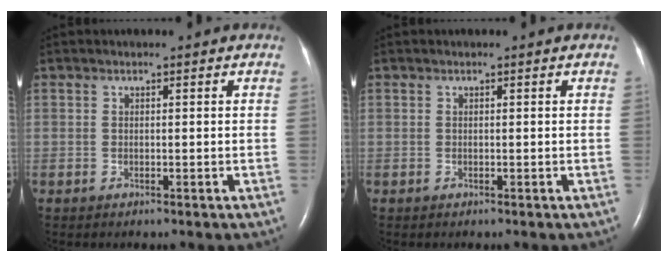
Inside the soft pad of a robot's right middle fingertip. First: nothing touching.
{"total": 0.0}